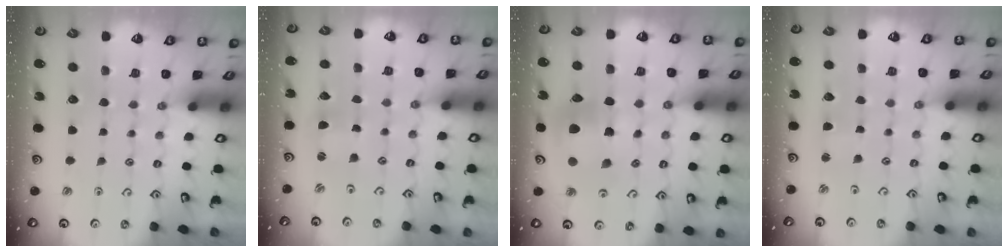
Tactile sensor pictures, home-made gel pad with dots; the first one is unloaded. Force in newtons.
{"total": 1.5, "press": 1.4, "slide": 0.2}
{"total": 10.5, "press": 10.5, "slide": 1.2}
{"total": 1.2, "press": 1.2, "slide": 0.2}